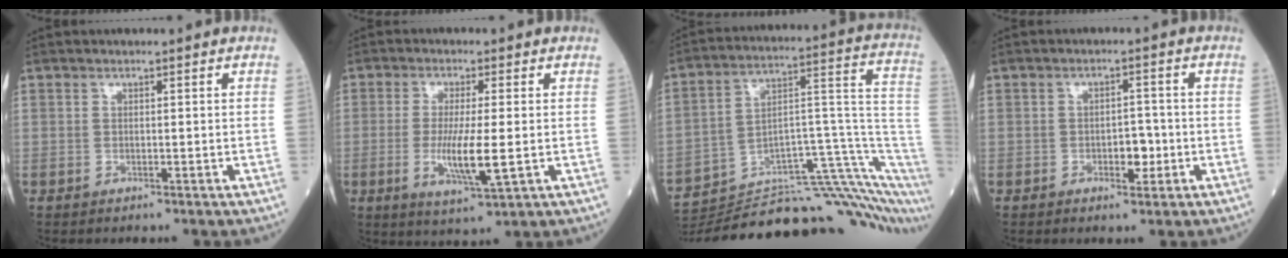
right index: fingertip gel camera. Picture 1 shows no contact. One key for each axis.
{"total": 8.3, "fx": -1.3, "fy": 1.2, "fz": 8.1, "tx": -0.159, "ty": -0.022, "tz": -0.024}
{"total": 34.4, "fx": -29.9, "fy": 3.8, "fz": 16.7, "tx": -0.175, "ty": 0.008, "tz": -0.420}
{"total": 3.8, "fx": -1.1, "fy": 2.0, "fz": 3.0, "tx": -0.049, "ty": 0.009, "tz": -0.011}